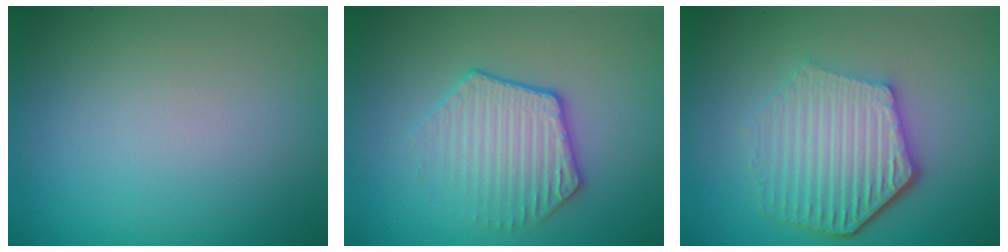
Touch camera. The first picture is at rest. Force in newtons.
{"total": 3.0, "press": 2.6, "slide": 1.5}
{"total": 6.1, "press": 4.6, "slide": 4.1}